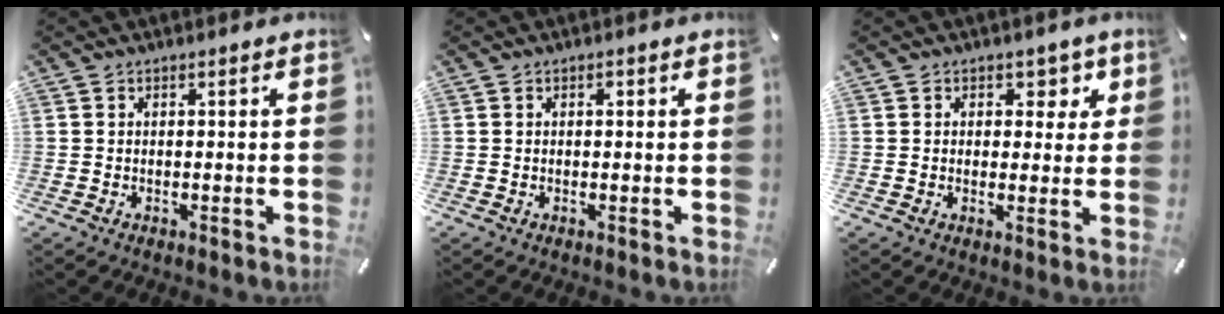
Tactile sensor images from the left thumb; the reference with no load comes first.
{"total": 0.6, "force": [0.2, 0.4, 0.5], "torque": [-0.009, 0.002, 0.002]}
{"total": 4.7, "force": [1.6, 3.8, 2.1], "torque": [-0.003, -0.008, 0.018]}